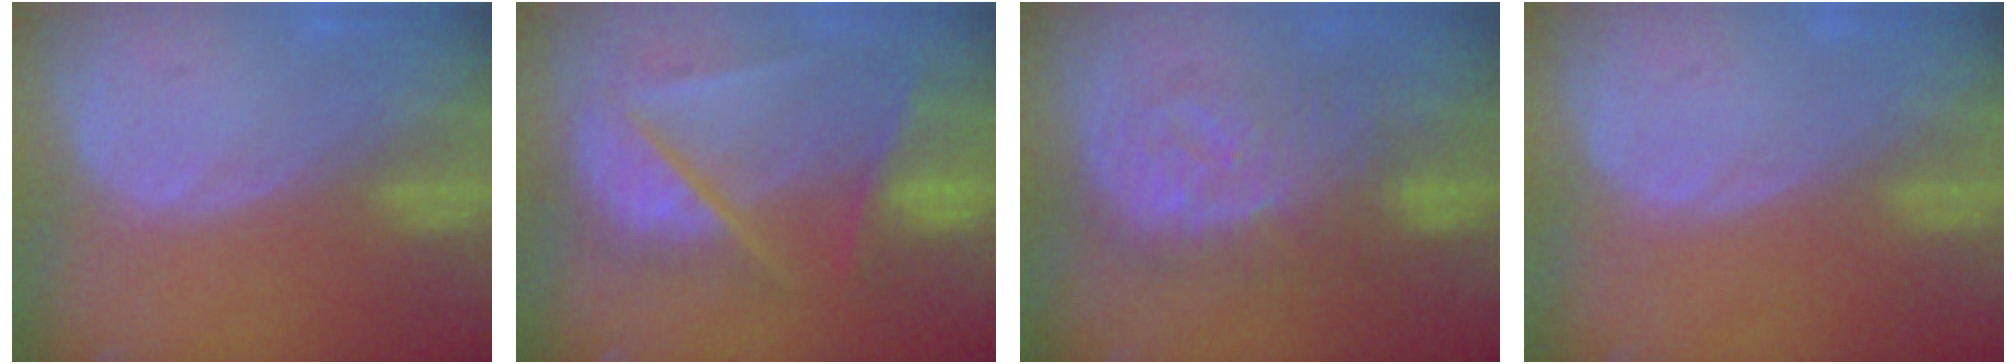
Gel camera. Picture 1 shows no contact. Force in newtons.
{"total": 9.7, "press": 8.4, "slide": 4.9}
{"total": 8.5, "press": 8.5, "slide": 0.2}
{"total": 0.0}